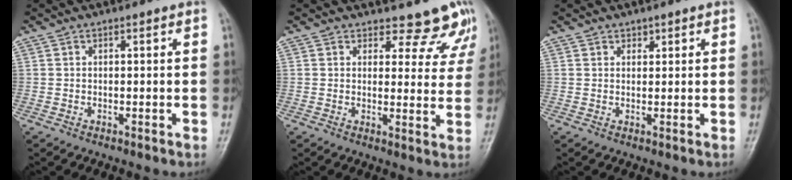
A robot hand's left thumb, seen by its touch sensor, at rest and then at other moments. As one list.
[{"total": 8.2, "force": [7.4, 3.7, 0.3], "torque": [0.044, -0.051, 0.065]}, {"total": 1.2, "force": [0.9, 0.8, 0.1], "torque": [0.013, -0.005, 0.009]}]